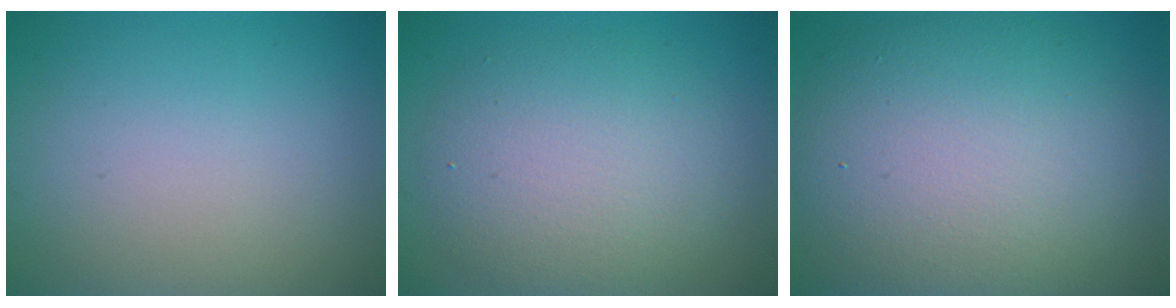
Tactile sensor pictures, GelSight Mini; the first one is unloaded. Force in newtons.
{"total": 5.9, "press": 5.9, "slide": 0.5}
{"total": 11.7, "press": 11.7, "slide": 0.7}